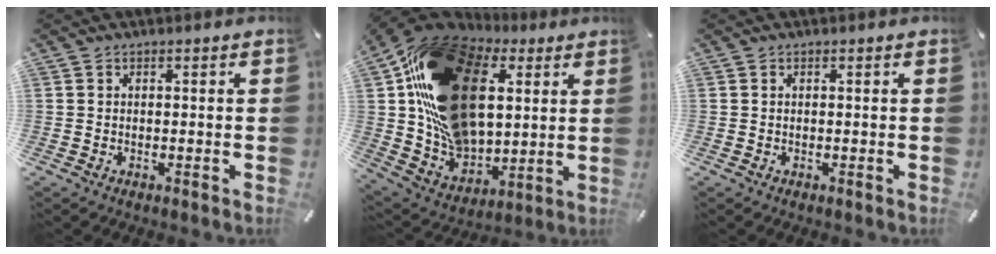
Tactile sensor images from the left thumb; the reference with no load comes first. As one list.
[{"total": 29.0, "force": [8.1, 20.1, 19.2], "torque": [-0.350, -0.030, 0.158]}, {"total": 0.0}]